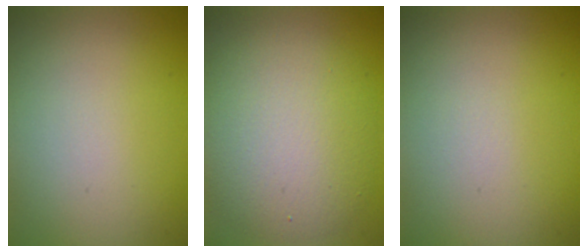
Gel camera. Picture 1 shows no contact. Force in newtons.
{"total": 6.9, "press": 6.9, "slide": 0.7}
{"total": 0.0}